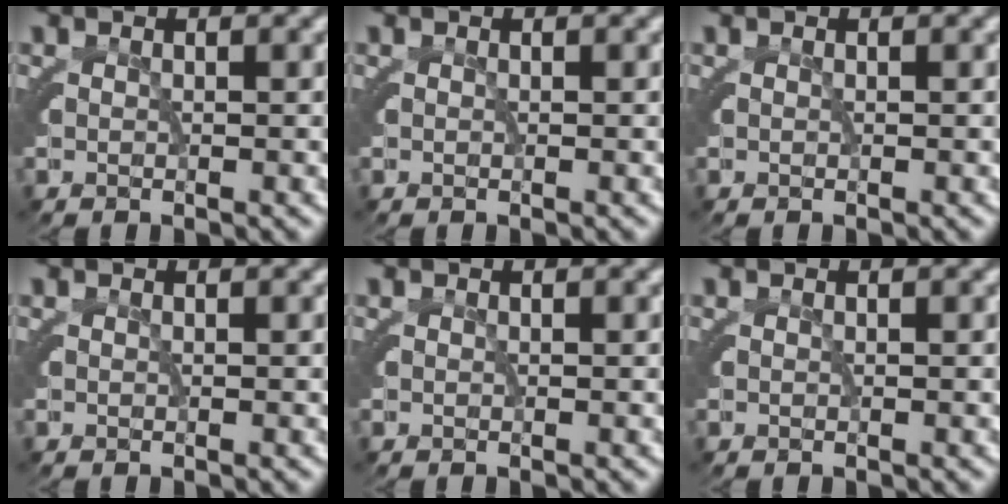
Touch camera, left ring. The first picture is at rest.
{"total": 0.0}
{"total": 0.0}
{"total": 0.0}
{"total": 0.0}
{"total": 0.0}